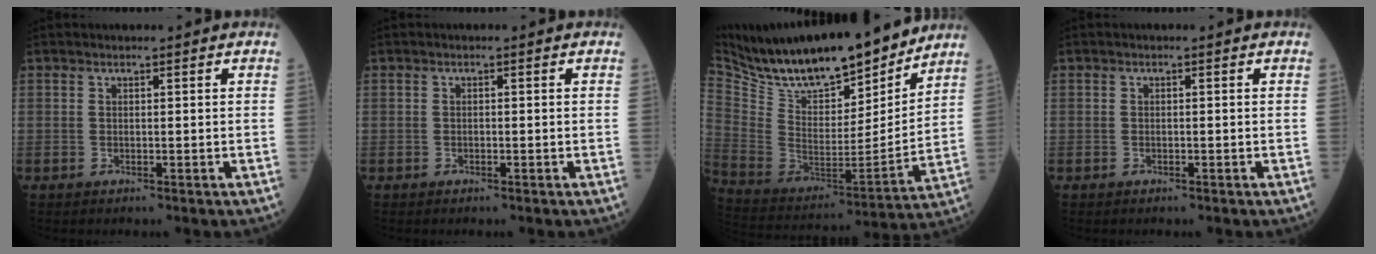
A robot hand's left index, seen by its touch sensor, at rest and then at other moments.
{"total": 0.0}
{"total": 23.0, "force": [19.8, 5.9, 10.1], "torque": [-0.194, -0.021, 0.328]}
{"total": 0.0}